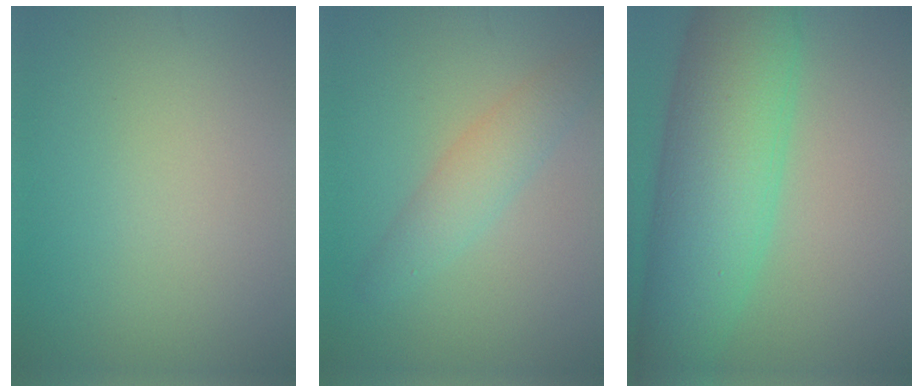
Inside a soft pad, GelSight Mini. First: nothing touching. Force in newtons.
{"total": 2.9, "press": 2.9, "slide": 0.1}
{"total": 10.7, "press": 10.7, "slide": 0.3}